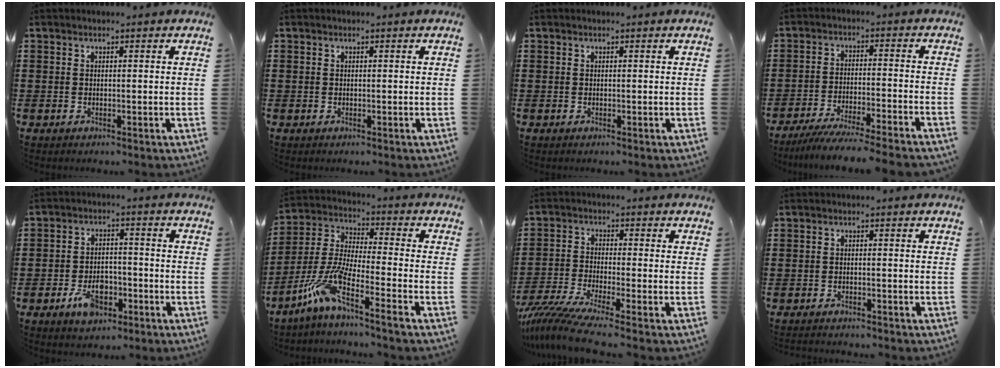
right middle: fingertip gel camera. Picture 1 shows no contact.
{"total": 0.5, "force": [-0.1, 0.5, -0.1], "torque": [0.002, 0.006, -0.005]}
{"total": 0.0}
{"total": 6.0, "force": [-5.6, -0.4, 2.0], "torque": [-0.042, -0.014, -0.110]}
{"total": 5.7, "force": [-3.2, 3.0, 3.7], "torque": [-0.080, 0.005, -0.062]}
{"total": 8.8, "force": [-6.3, 0.4, 6.0], "torque": [-0.150, -0.022, -0.133]}
{"total": 5.9, "force": [-4.9, 0.2, 3.2], "torque": [-0.087, -0.022, -0.101]}
{"total": 1.4, "force": [-1.4, 0.1, -0.1], "torque": [-0.003, 0.003, -0.031]}